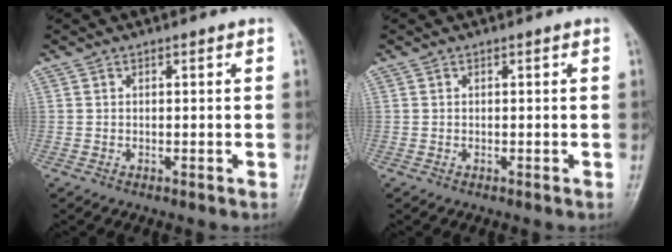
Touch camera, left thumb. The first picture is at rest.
{"total": 0.0}